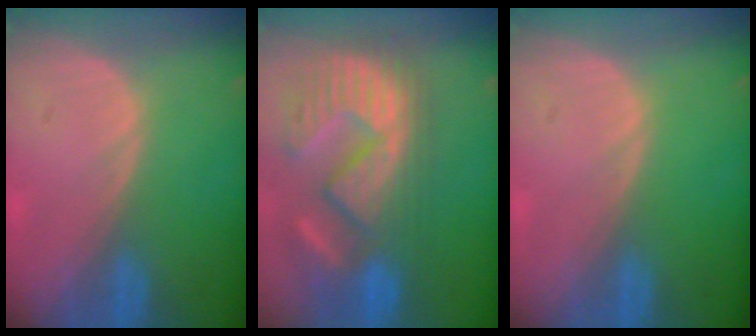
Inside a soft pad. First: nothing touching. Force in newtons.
{"total": 12.7, "press": 11.9, "slide": 4.5}
{"total": 0.0}